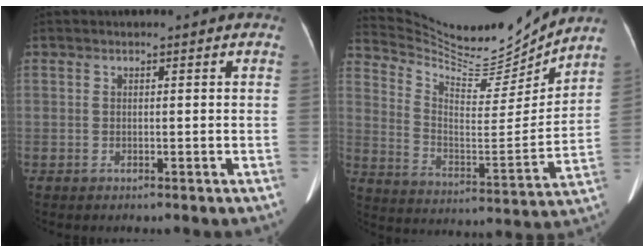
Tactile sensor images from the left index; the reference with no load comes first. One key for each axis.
{"total": 18.4, "fx": 17.7, "fy": 1.9, "fz": 4.8, "tx": -0.101, "ty": -0.037, "tz": 0.283}